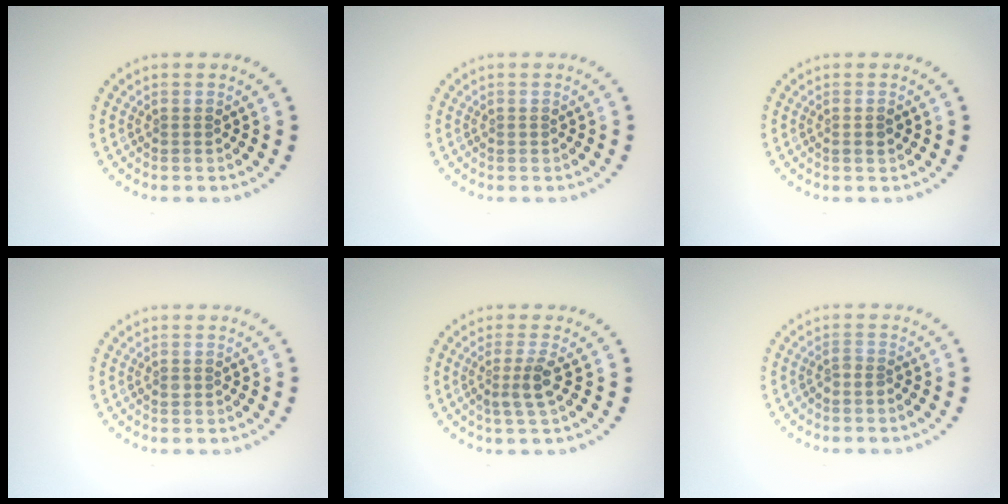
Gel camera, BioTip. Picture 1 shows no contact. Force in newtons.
{"total": 0.0}
{"total": 1.0, "press": 1.0, "slide": 0.3}
{"total": 0.6, "press": 0.6, "slide": 0.1}
{"total": 2.3, "press": 1.8, "slide": 1.4}
{"total": 0.8, "press": 0.5, "slide": 0.6}